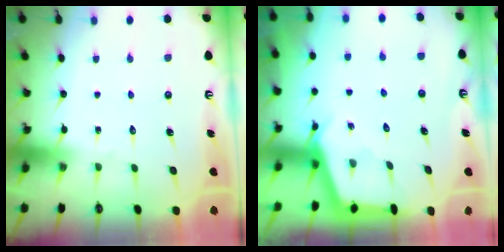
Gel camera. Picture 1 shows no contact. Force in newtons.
{"total": 2.8, "press": 2.8, "slide": 0.4}